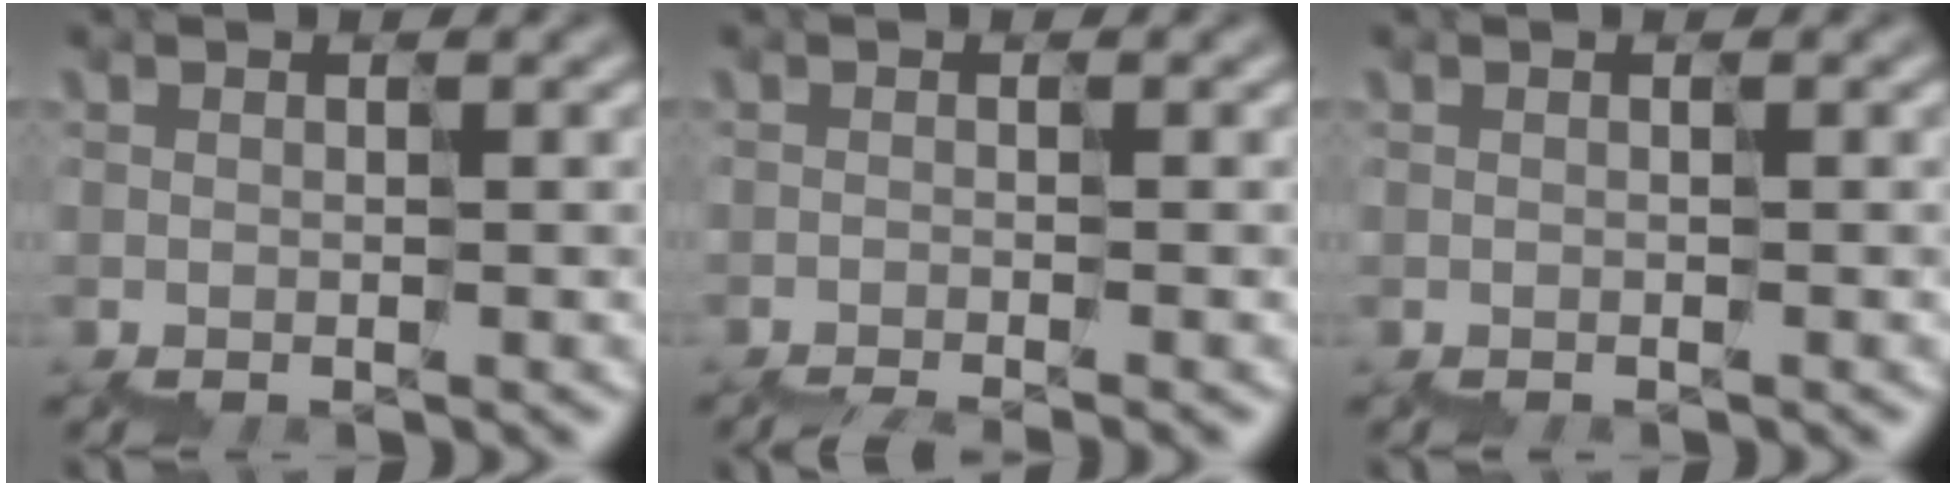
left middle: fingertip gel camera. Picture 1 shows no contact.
{"total": 1.2, "force": [-1.1, -0.1, 0.2], "torque": [-0.008, -0.015, -0.021]}
{"total": 0.0}